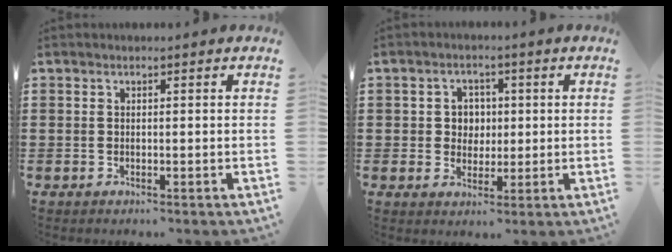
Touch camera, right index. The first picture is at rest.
{"total": 3.8, "force": [0.4, 3.5, 1.3], "torque": [-0.033, 0.009, 0.001]}